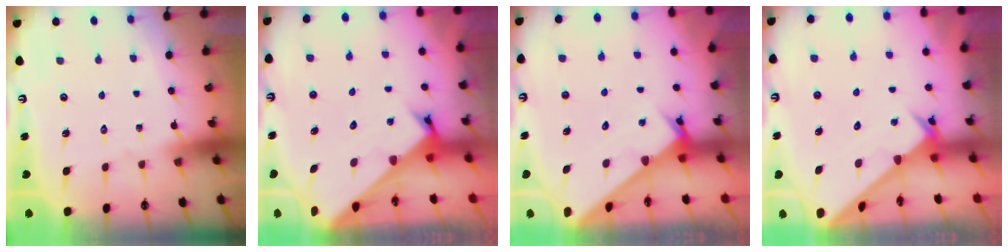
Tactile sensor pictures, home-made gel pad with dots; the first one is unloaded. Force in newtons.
{"total": 3.7, "press": 3.7, "slide": 0.2}
{"total": 2.8, "press": 2.8, "slide": 0.1}
{"total": 2.5, "press": 2.5, "slide": 0.2}